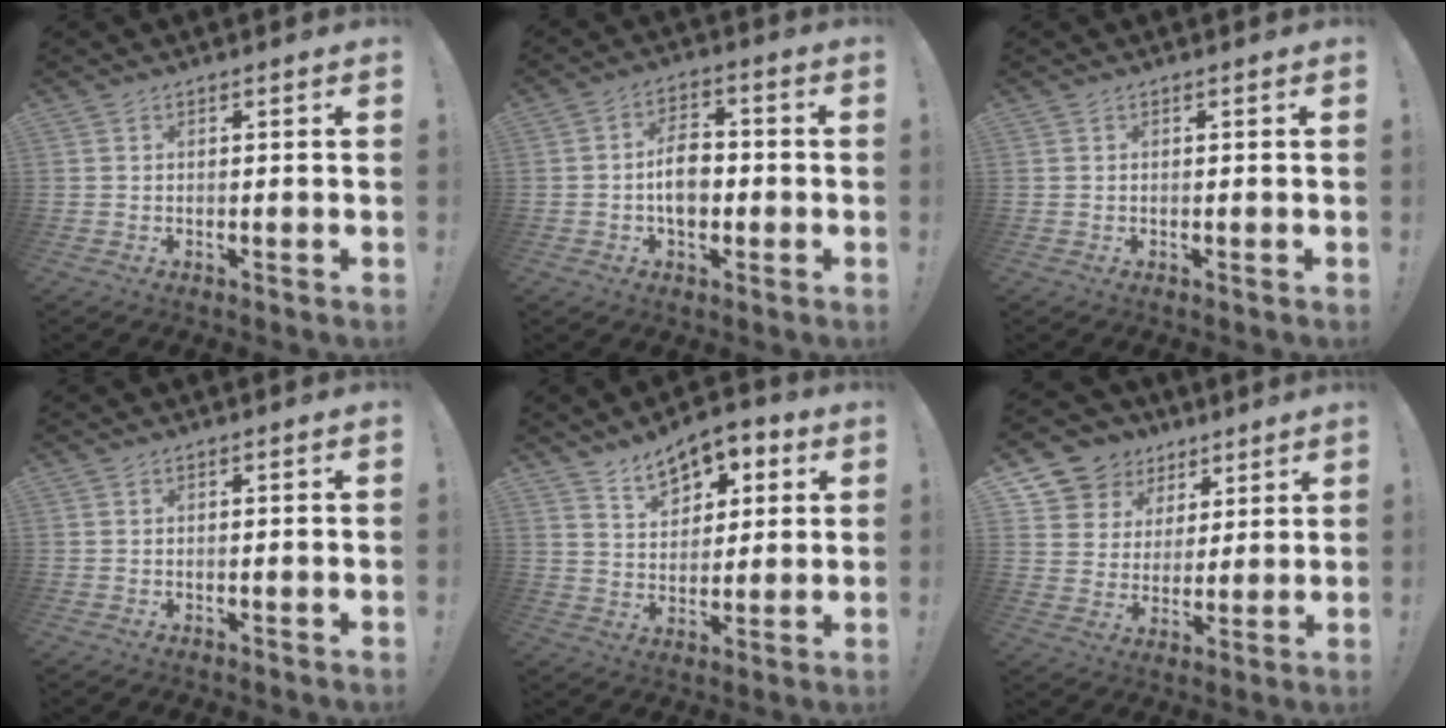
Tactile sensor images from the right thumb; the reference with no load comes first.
{"total": 9.1, "force": [-1.5, 6.3, 6.4], "torque": [-0.109, 0.015, -0.025]}
{"total": 0.0}
{"total": 0.0}
{"total": 10.2, "force": [6.9, 6.0, 4.6], "torque": [-0.072, -0.039, 0.130]}
{"total": 10.0, "force": [5.9, 7.9, 1.8], "torque": [-0.027, -0.046, 0.121]}